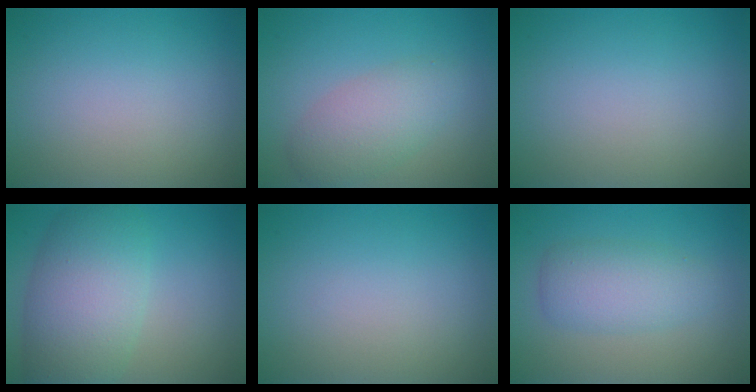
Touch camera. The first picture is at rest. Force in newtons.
{"total": 3.9, "press": 3.9, "slide": 0.1}
{"total": 0.0}
{"total": 7.6, "press": 7.6, "slide": 0.3}
{"total": 0.0}
{"total": 3.7, "press": 3.7, "slide": 0.1}